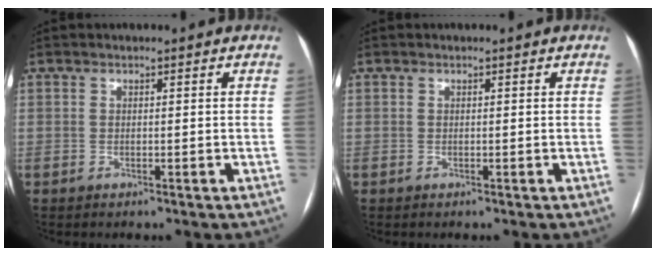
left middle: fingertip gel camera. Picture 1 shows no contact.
{"total": 0.0}